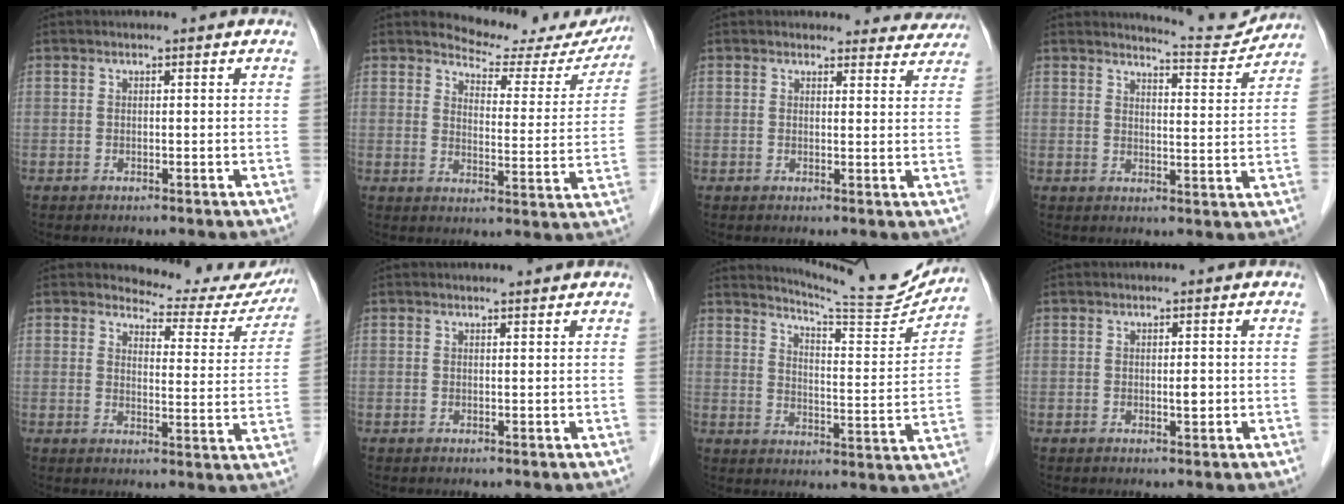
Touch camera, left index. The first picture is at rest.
{"total": 13.7, "force": [13.1, 3.4, 2.1], "torque": [-0.011, -0.038, 0.146]}
{"total": 7.6, "force": [7.2, 2.3, -0.2], "torque": [0.039, -0.009, 0.055]}
{"total": 6.6, "force": [6.6, -0.2, -0.5], "torque": [-0.004, -0.020, 0.085]}
{"total": 12.5, "force": [12.1, 3.0, 1.2], "torque": [0.004, -0.043, 0.127]}
{"total": 1.8, "force": [1.8, 0.0, 0.2], "torque": [-0.009, 0.003, 0.024]}
{"total": 14.1, "force": [13.8, -0.5, 2.8], "torque": [-0.047, -0.055, 0.184]}
{"total": 1.0, "force": [0.0, 0.2, 1.0], "torque": [-0.017, -0.002, 0.002]}